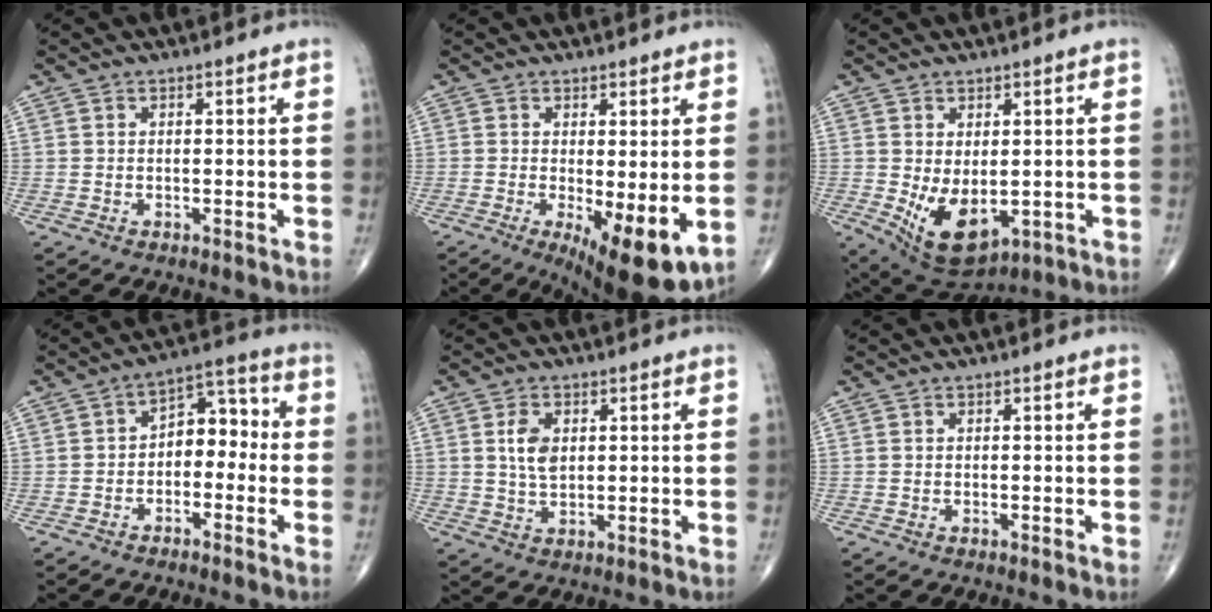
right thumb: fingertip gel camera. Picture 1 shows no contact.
{"total": 10.8, "force": [-2.4, 3.3, 9.9], "torque": [-0.141, -0.025, -0.027]}
{"total": 10.1, "force": [-1.5, 5.7, 8.2], "torque": [-0.126, -0.011, 0.002]}
{"total": 7.9, "force": [-1.4, 5.2, 5.8], "torque": [-0.050, 0.045, -0.038]}
{"total": 4.9, "force": [1.2, 3.0, 3.8], "torque": [-0.063, -0.006, 0.022]}
{"total": 0.0}